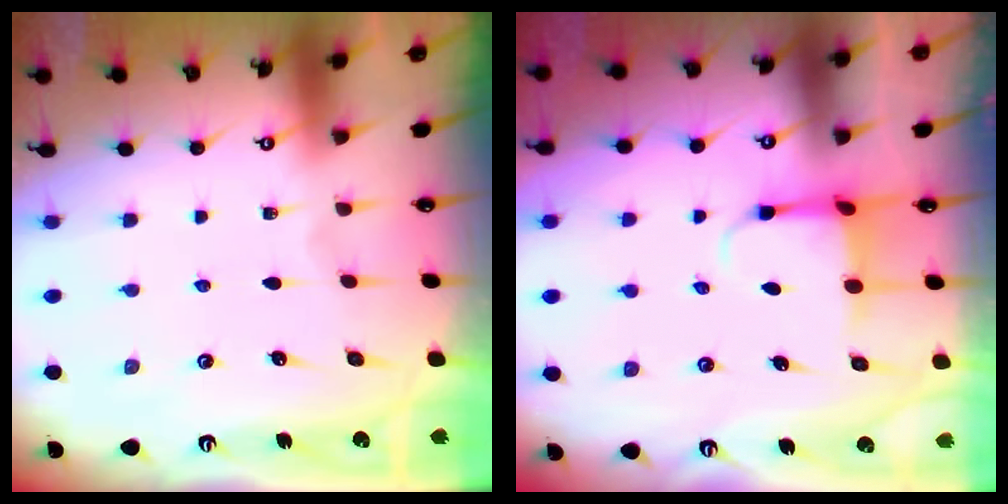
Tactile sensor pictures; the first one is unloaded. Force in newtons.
{"total": 3.9, "press": 3.7, "slide": 1.3}